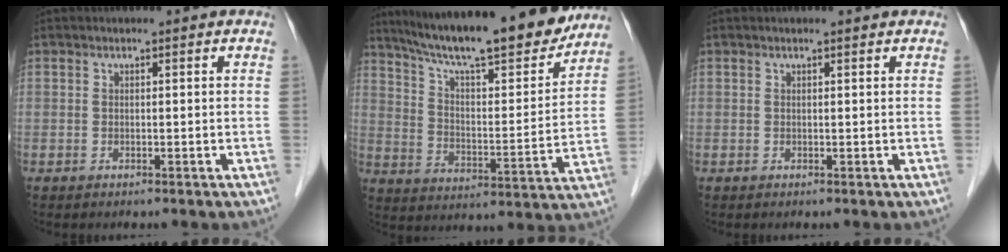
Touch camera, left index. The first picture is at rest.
{"total": 22.2, "force": [19.1, 2.5, 11.0], "torque": [-0.183, -0.013, 0.284]}
{"total": 0.8, "force": [0.7, -0.1, 0.4], "torque": [-0.009, 0.002, 0.012]}